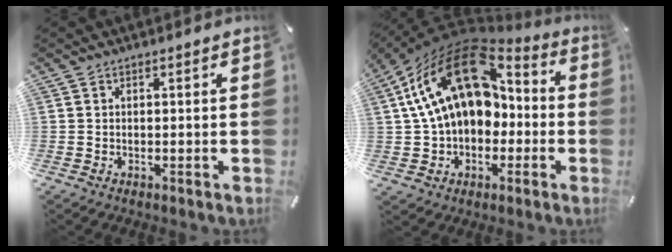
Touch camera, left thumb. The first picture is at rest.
{"total": 21.7, "force": [5.2, 15.0, 14.8], "torque": [-0.271, -0.021, 0.089]}